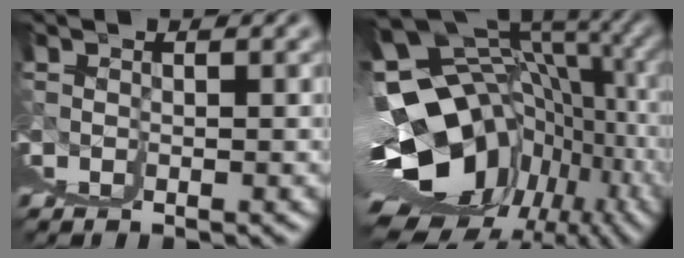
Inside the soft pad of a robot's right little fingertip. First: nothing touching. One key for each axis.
{"total": 17.8, "fx": 0.5, "fy": 7.0, "fz": 16.3, "tx": -0.202, "ty": -0.005, "tz": 0.033}